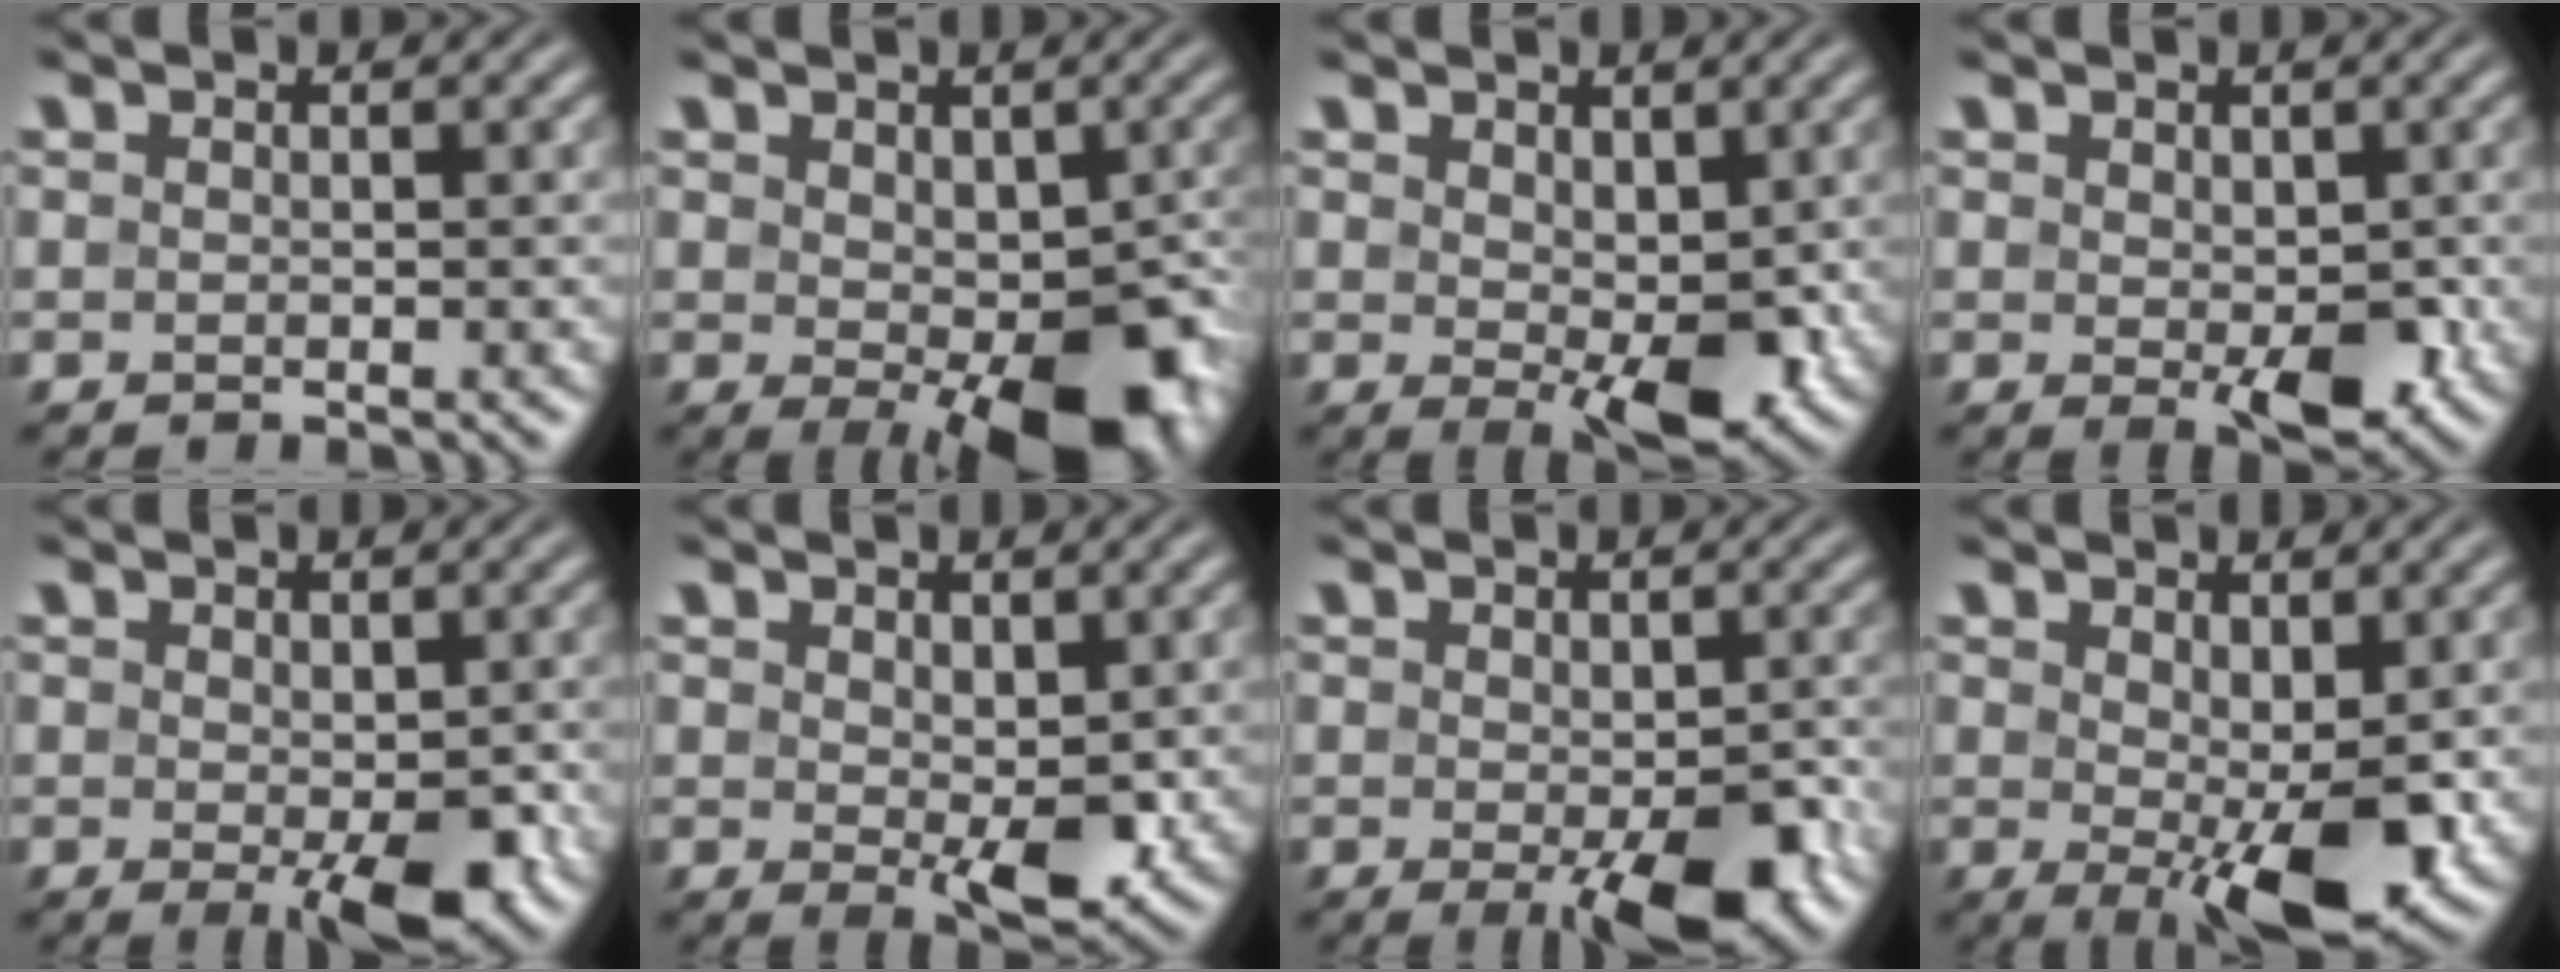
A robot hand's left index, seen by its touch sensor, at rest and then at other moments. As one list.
[{"total": 10.2, "force": [-2.7, 5.1, 8.4], "torque": [-0.107, -0.018, -0.032]}, {"total": 6.6, "force": [0.0, 3.4, 5.6], "torque": [-0.090, -0.010, 0.006]}, {"total": 4.3, "force": [-0.6, 2.3, 3.5], "torque": [-0.051, -0.011, -0.002]}, {"total": 4.9, "force": [-1.3, 2.0, 4.3], "torque": [-0.065, -0.012, -0.018]}, {"total": 4.6, "force": [0.6, 2.3, 4.0], "torque": [-0.068, -0.009, 0.015]}, {"total": 6.6, "force": [-2.3, 2.6, 5.6], "torque": [-0.080, -0.012, -0.031]}, {"total": 8.1, "force": [-0.4, 3.3, 7.3], "torque": [-0.120, -0.014, 0.001]}]